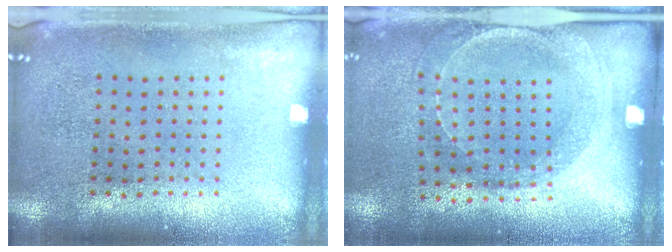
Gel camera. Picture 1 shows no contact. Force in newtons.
{"total": 1.5, "press": 1.4, "slide": 0.4}